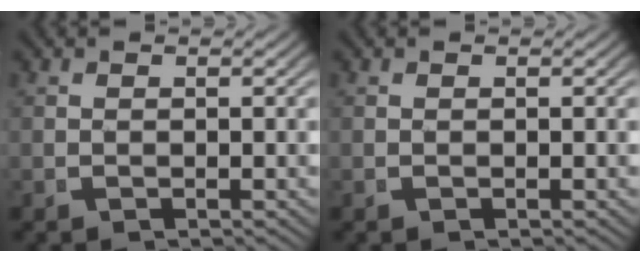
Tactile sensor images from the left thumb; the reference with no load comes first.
{"total": 0.0}